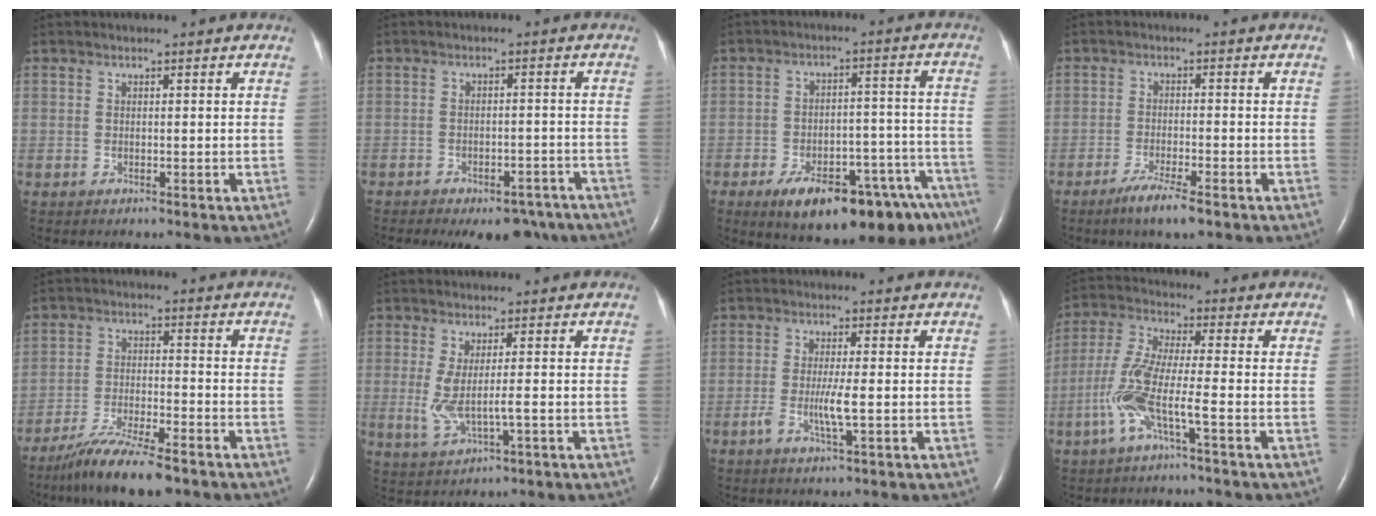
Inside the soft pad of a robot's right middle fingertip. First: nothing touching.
{"total": 11.9, "force": [-9.3, 5.3, 5.2], "torque": [-0.072, 0.005, -0.113]}
{"total": 20.0, "force": [-14.1, 7.4, 12.2], "torque": [-0.098, 0.035, -0.188]}
{"total": 5.0, "force": [-3.4, 0.4, 3.7], "torque": [-0.077, -0.011, -0.061]}
{"total": 10.4, "force": [-8.1, 1.1, 6.4], "torque": [-0.116, -0.030, -0.140]}
{"total": 4.9, "force": [-0.4, 0.7, 4.9], "torque": [-0.115, -0.010, -0.002]}
{"total": 3.6, "force": [-0.7, -0.1, 3.5], "torque": [-0.074, -0.007, -0.014]}
{"total": 8.6, "force": [-3.0, 0.3, 8.0], "torque": [-0.181, 0.005, -0.067]}